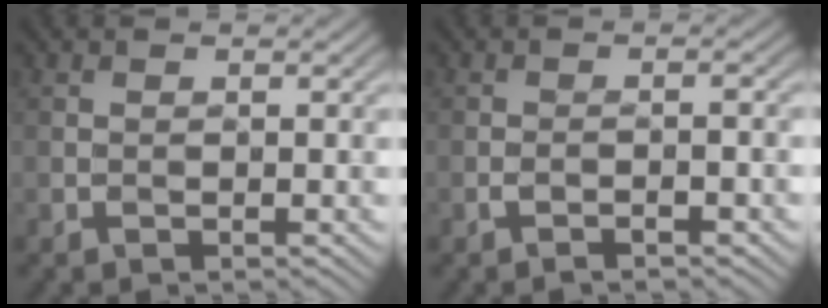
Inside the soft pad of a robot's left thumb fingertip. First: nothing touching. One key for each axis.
{"total": 1.5, "fx": -1.2, "fy": -0.1, "fz": 0.8, "tx": -0.017, "ty": 0.002, "tz": -0.024}